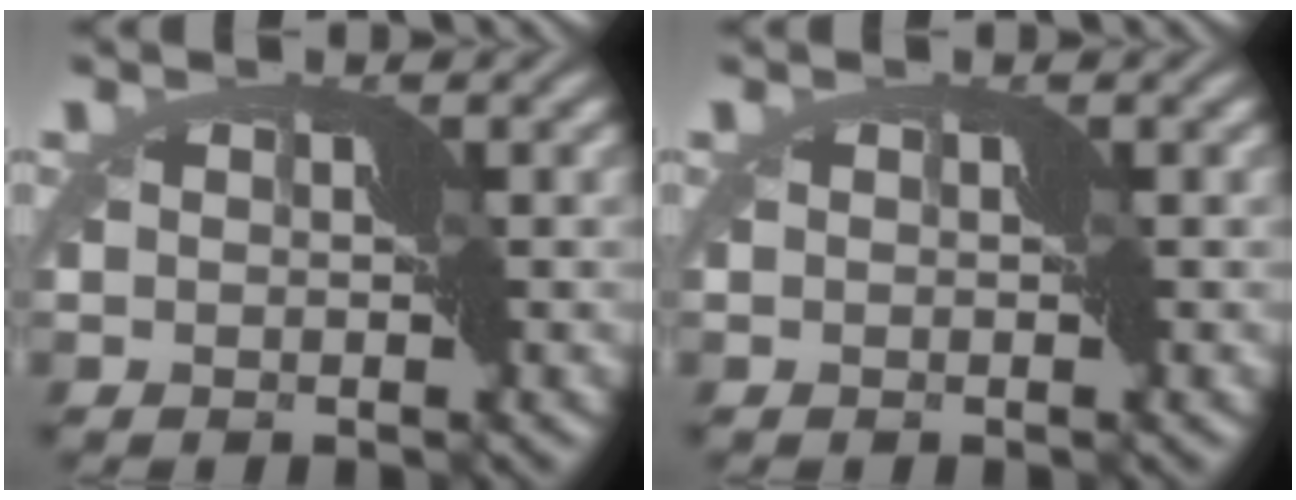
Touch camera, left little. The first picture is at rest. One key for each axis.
{"total": 0.0}